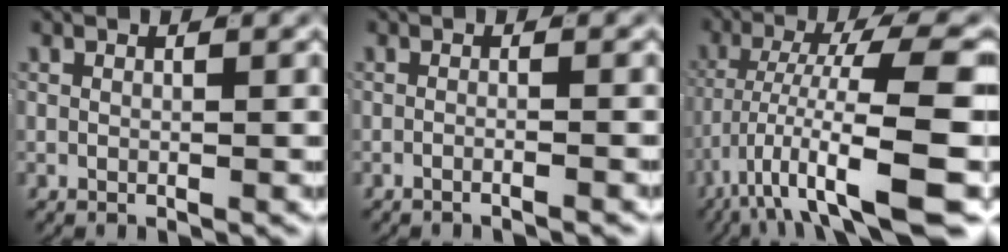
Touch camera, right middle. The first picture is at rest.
{"total": 1.4, "force": [-1.3, -0.1, 0.6], "torque": [-0.011, 0.004, -0.026]}
{"total": 12.5, "force": [-6.4, 3.1, 10.3], "torque": [-0.154, -0.018, -0.085]}